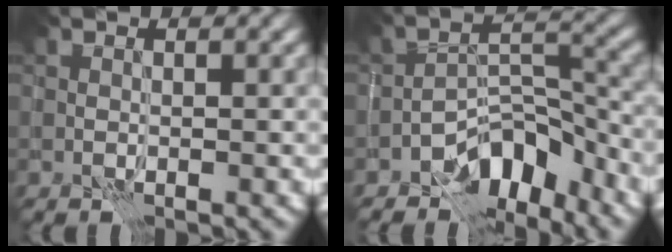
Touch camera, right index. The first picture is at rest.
{"total": 6.9, "force": [-5.0, 3.2, 3.6], "torque": [-0.038, 0.007, -0.095]}